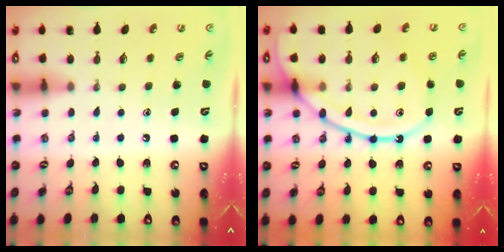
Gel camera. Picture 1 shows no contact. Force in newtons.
{"total": 16.8, "press": 16.8, "slide": 1.5}